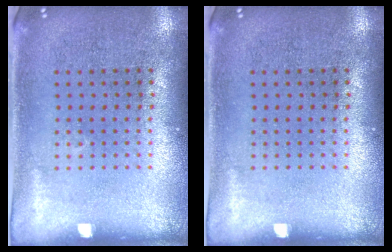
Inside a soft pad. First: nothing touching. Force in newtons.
{"total": 0.0}